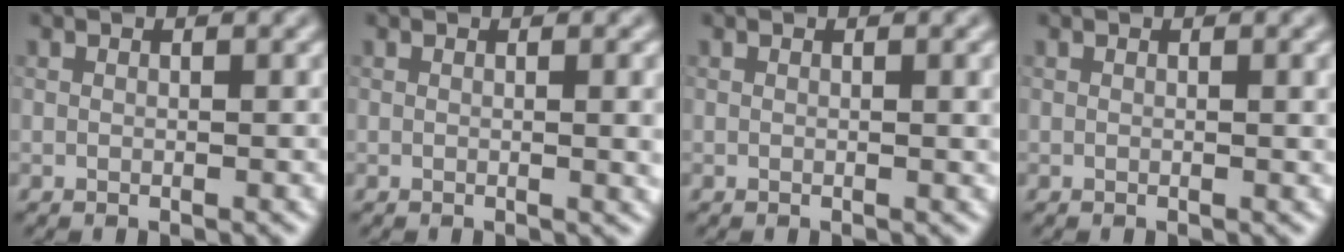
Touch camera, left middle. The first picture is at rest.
{"total": 2.7, "force": [0.2, 0.9, 2.6], "torque": [-0.019, 0.006, 0.007]}
{"total": 1.6, "force": [0.3, 0.6, 1.4], "torque": [-0.012, 0.006, 0.004]}
{"total": 1.2, "force": [0.3, 0.5, 1.1], "torque": [-0.010, 0.005, 0.003]}